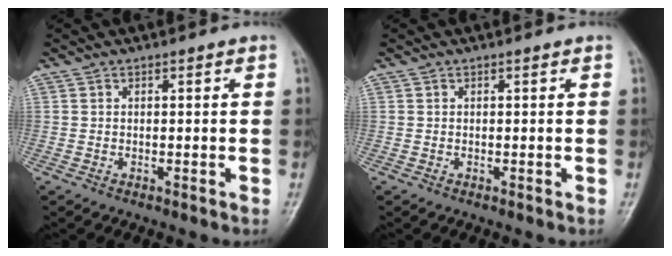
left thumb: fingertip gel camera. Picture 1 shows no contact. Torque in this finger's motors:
{"motor_torque": [0.00, 0.00, -0.04, -0.04, 0.00]}